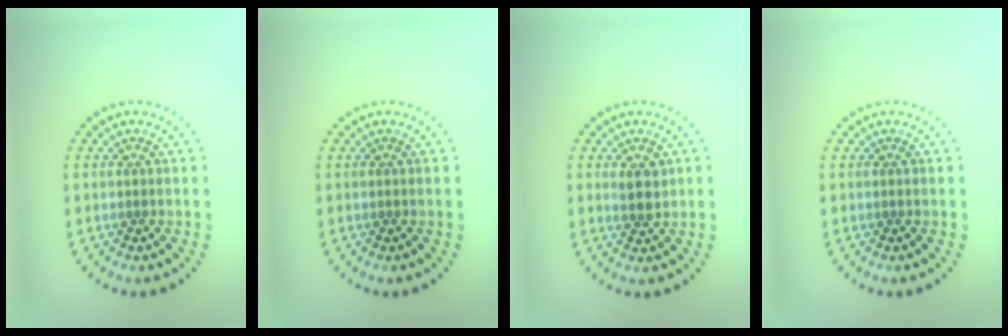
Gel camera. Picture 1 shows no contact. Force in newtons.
{"total": 0.0}
{"total": 1.8, "press": 1.7, "slide": 0.8}
{"total": 0.0}